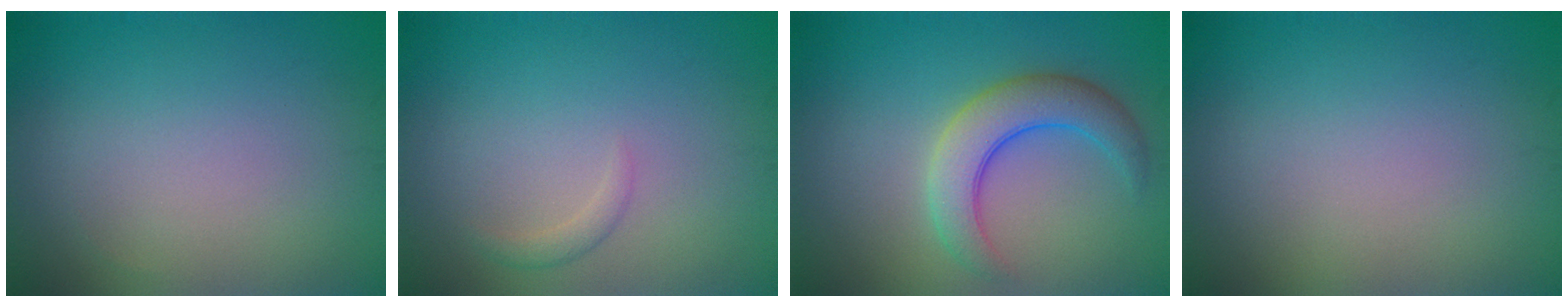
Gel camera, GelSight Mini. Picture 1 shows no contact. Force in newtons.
{"total": 1.0, "press": 1.0, "slide": 0.1}
{"total": 5.0, "press": 5.0, "slide": 0.3}
{"total": 0.0}